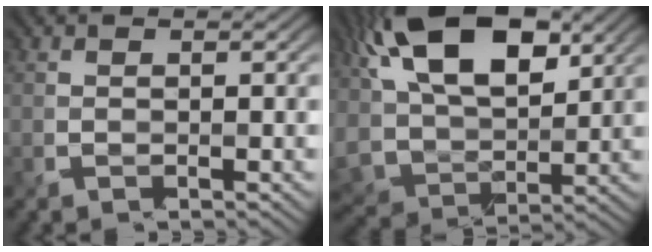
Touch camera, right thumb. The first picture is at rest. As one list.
[{"total": 15.8, "force": [7.0, 8.3, 11.4], "torque": [-0.242, 0.013, 0.128]}]